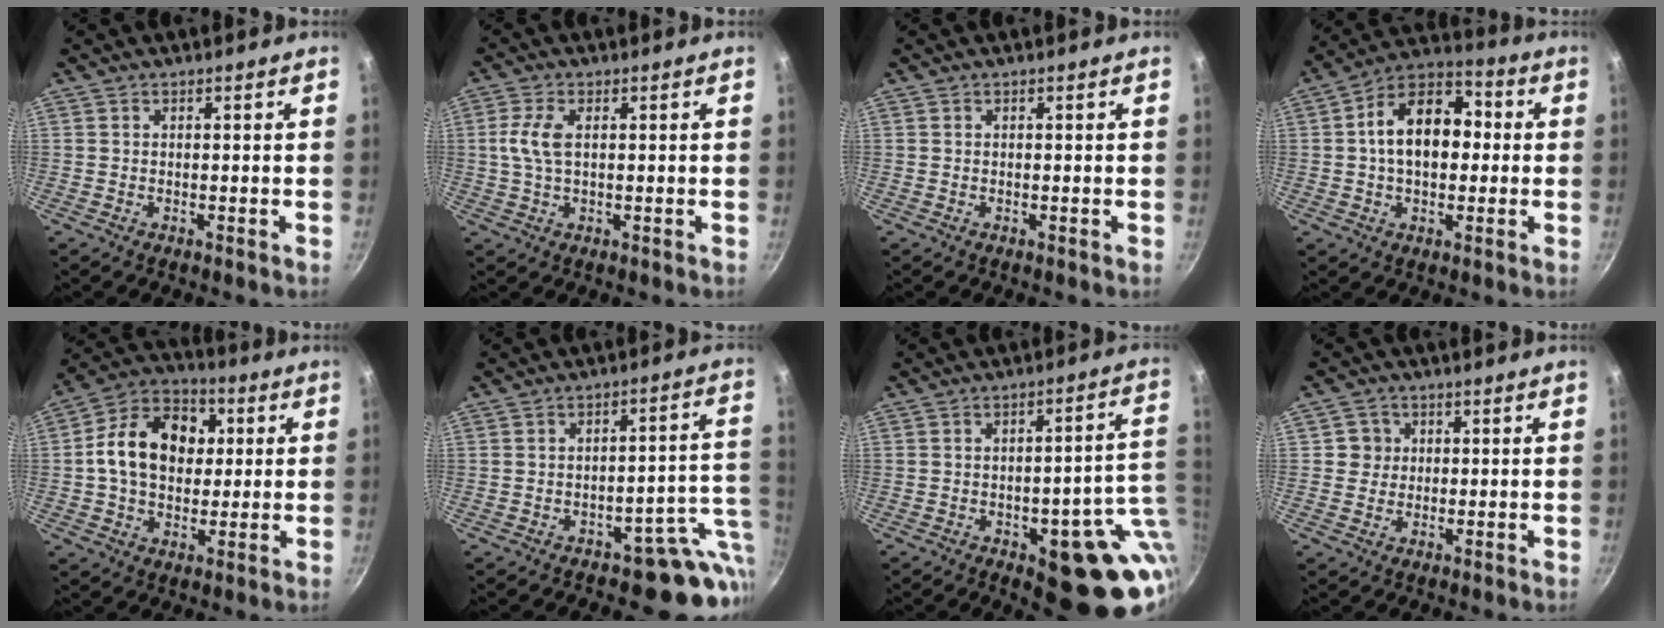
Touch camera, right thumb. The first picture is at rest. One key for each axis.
{"total": 5.0, "fx": 0.8, "fy": 2.3, "fz": 4.4, "tx": -0.100, "ty": 0.007, "tz": 0.013}
{"total": 0.0}
{"total": 15.0, "fx": 0.9, "fy": 9.9, "fz": 11.2, "tx": -0.137, "ty": 0.035, "tz": -0.003}
{"total": 16.1, "fx": 2.0, "fy": 12.0, "fz": 10.5, "tx": -0.146, "ty": 0.021, "tz": 0.016}
{"total": 10.1, "fx": -4.4, "fy": 5.9, "fz": 6.8, "tx": -0.015, "ty": 0.039, "tz": -0.056}
{"total": 16.8, "fx": -3.5, "fy": 7.2, "fz": 14.8, "tx": -0.117, "ty": 0.016, "tz": -0.041}
{"total": 3.5, "fx": 0.5, "fy": 3.4, "fz": 0.5, "tx": 0.019, "ty": 0.006, "tz": 0.002}